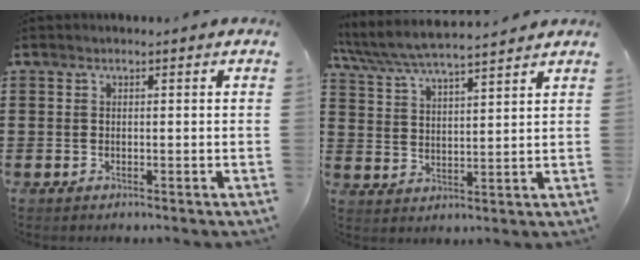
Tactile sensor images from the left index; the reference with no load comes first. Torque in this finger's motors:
{"motor_torque": [2.14, 0.00, -0.97, -0.21]}